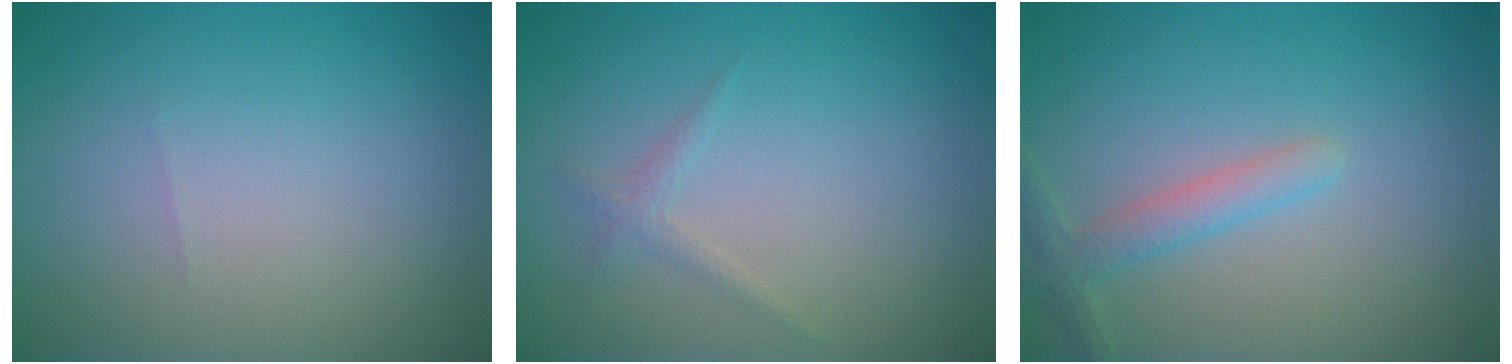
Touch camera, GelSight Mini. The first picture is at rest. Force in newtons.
{"total": 1.0, "press": 1.0, "slide": 0.0}
{"total": 2.1, "press": 2.1, "slide": 0.1}